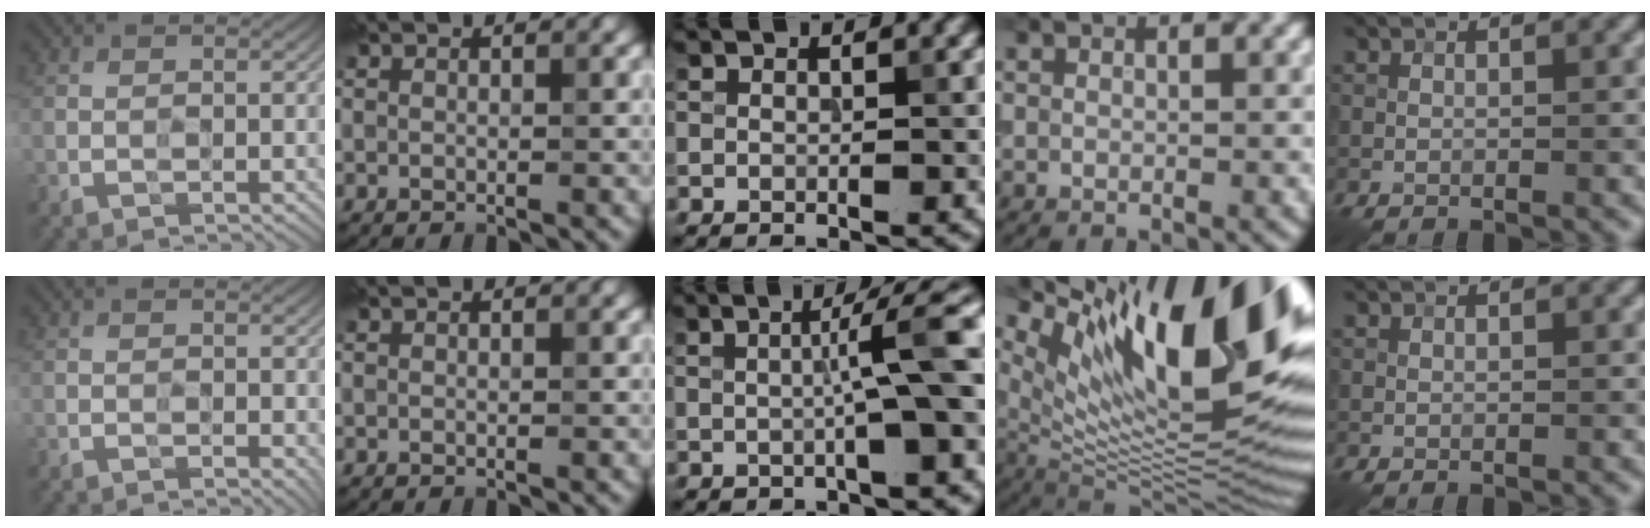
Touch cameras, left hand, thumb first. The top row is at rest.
{"thumb": {"total": 1.4, "force": [-0.2, 0.7, 1.2], "torque": [-0.011, -0.003, 0.002]}, "middle": {"total": 6.2, "force": [0.4, 0.9, 6.1], "torque": [-0.088, 0.009, 0.001]}, "ring": {"total": 17.9, "force": [8.0, 6.2, 14.8], "torque": [-0.245, 0.014, 0.148]}}